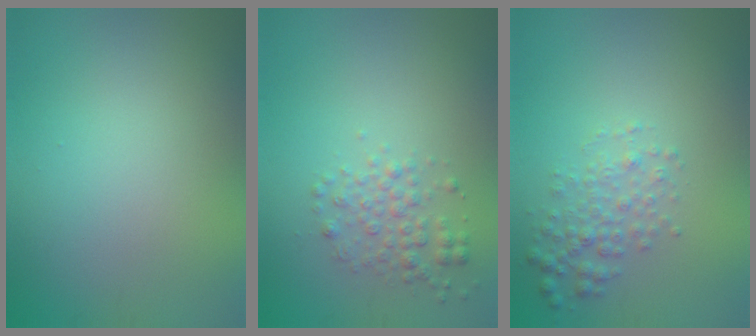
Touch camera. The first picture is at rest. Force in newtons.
{"total": 2.2, "press": 2.2, "slide": 0.1}
{"total": 2.4, "press": 2.4, "slide": 0.1}